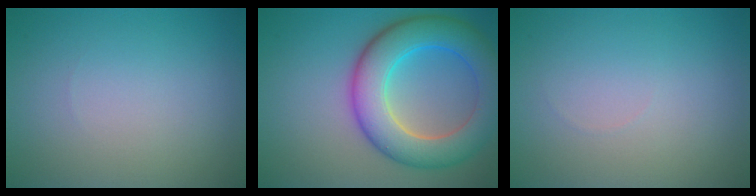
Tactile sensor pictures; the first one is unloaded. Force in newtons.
{"total": 8.7, "press": 8.7, "slide": 0.1}
{"total": 0.0}